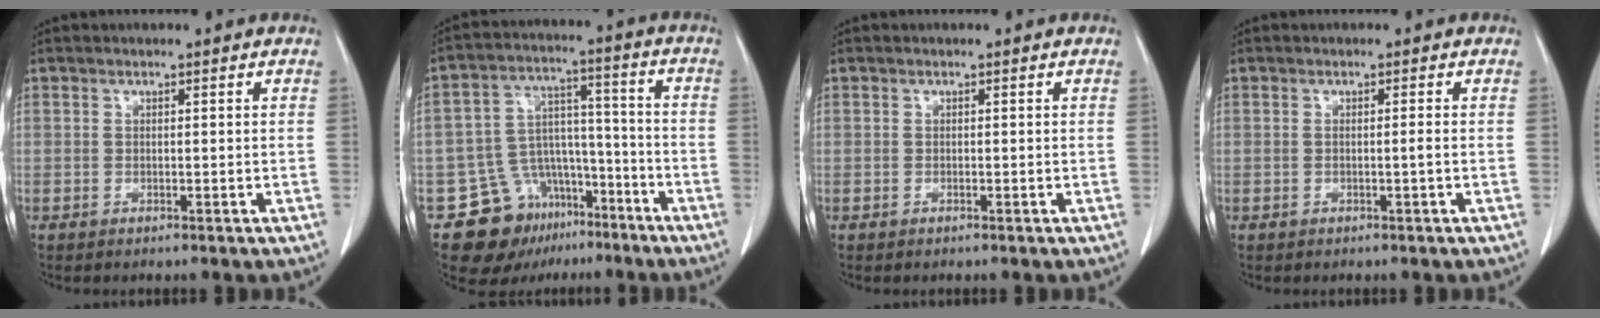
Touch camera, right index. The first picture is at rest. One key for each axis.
{"total": 13.4, "fx": -8.6, "fy": 9.1, "fz": 4.7, "tx": -0.077, "ty": 0.056, "tz": -0.129}
{"total": 0.0}
{"total": 0.6, "fx": -0.1, "fy": -0.3, "fz": 0.6, "tx": -0.005, "ty": 0.002, "tz": -0.001}